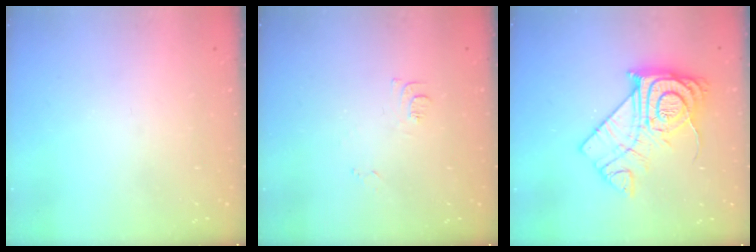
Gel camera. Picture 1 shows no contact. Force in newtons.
{"total": 7.3, "press": 7.3, "slide": 0.7}
{"total": 17.3, "press": 17.2, "slide": 1.6}